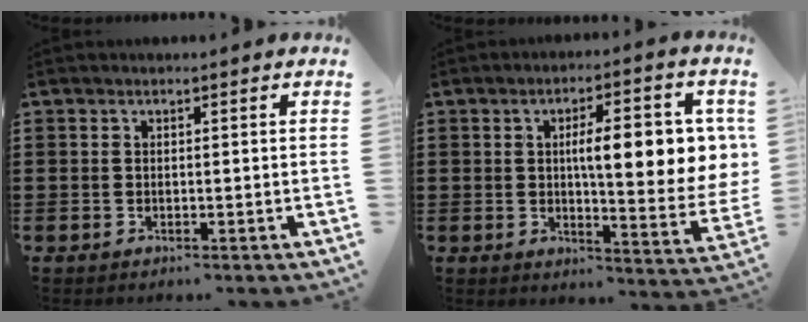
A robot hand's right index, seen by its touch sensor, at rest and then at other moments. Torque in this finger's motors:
{"motor_torque": [2.14, 0.00, 1.05, 0.21]}